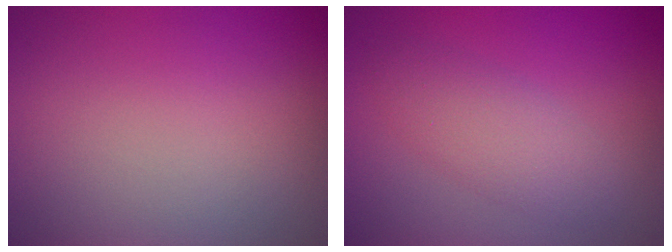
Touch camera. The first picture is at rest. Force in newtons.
{"total": 3.3, "press": 3.3, "slide": 0.1}